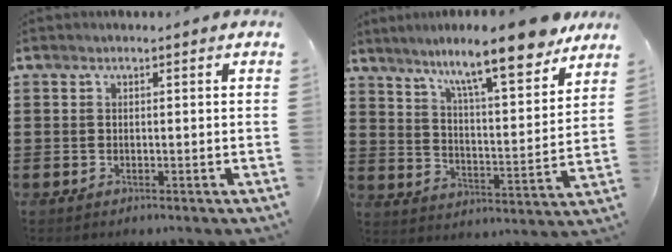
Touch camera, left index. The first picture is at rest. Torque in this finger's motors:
{"motor_torque": [2.14, 0.00, 0.56, 0.21]}